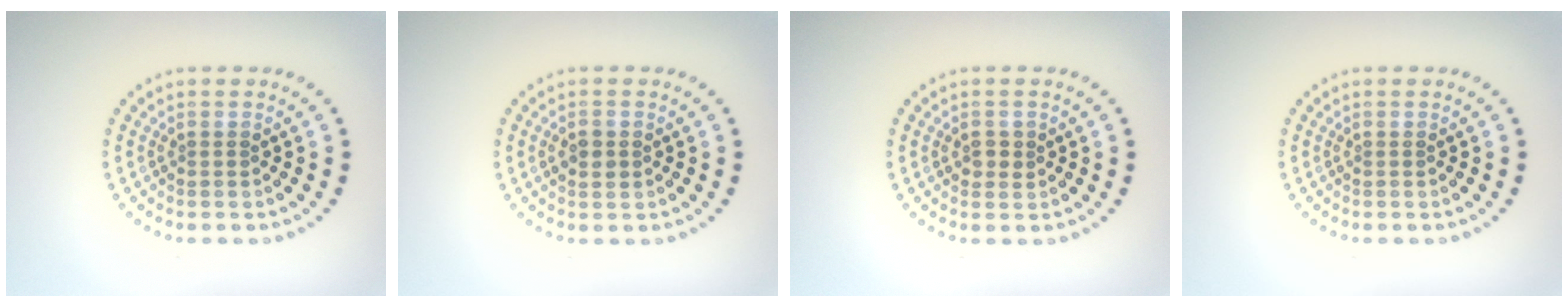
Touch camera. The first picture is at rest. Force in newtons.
{"total": 1.4, "press": 1.4, "slide": 0.1}
{"total": 1.2, "press": 1.2, "slide": 0.2}
{"total": 0.0}